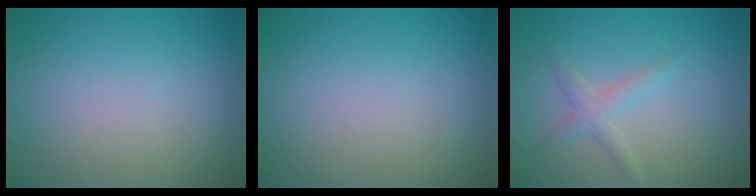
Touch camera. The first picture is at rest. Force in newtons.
{"total": 0.0}
{"total": 1.8, "press": 1.8, "slide": 0.1}